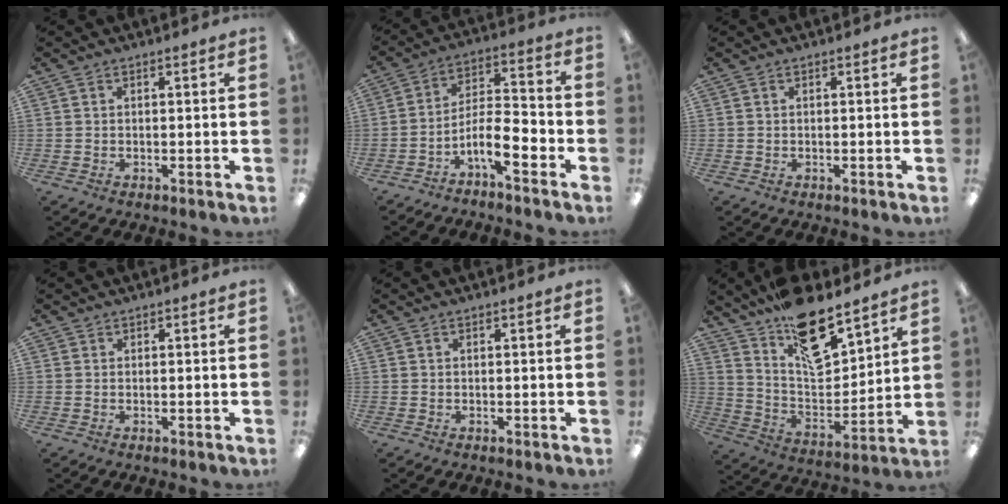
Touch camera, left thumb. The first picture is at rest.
{"total": 10.2, "force": [-5.9, 3.6, 7.5], "torque": [-0.135, 0.024, -0.107]}
{"total": 0.0}
{"total": 0.0}
{"total": 0.0}
{"total": 16.4, "force": [12.9, 5.7, 8.3], "torque": [-0.137, -0.085, 0.223]}